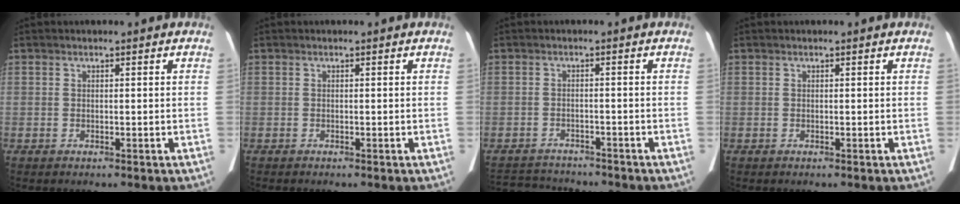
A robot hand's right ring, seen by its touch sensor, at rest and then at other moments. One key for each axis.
{"total": 0.0}
{"total": 8.1, "fx": -7.7, "fy": 1.6, "fz": 1.7, "tx": -0.037, "ty": 0.004, "tz": -0.110}
{"total": 0.0}